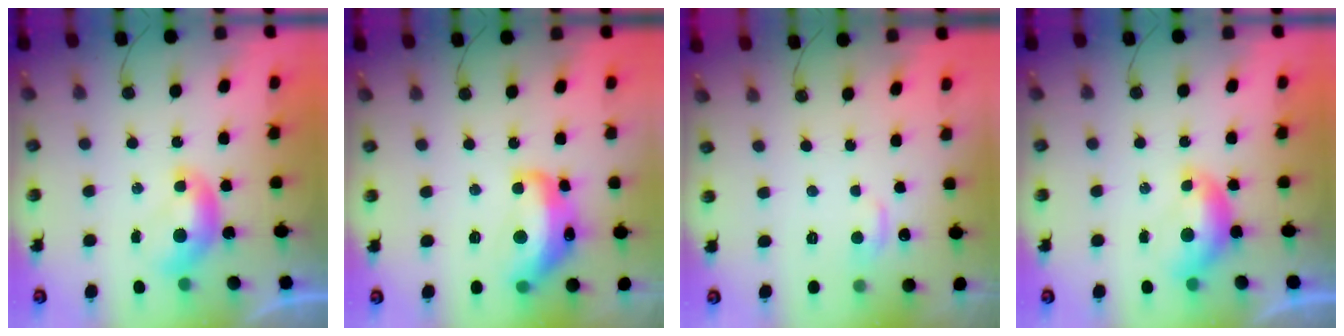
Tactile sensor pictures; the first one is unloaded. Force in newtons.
{"total": 9.5, "press": 9.5, "slide": 0.9}
{"total": 1.0, "press": 0.7, "slide": 0.7}
{"total": 0.6, "press": 0.4, "slide": 0.4}